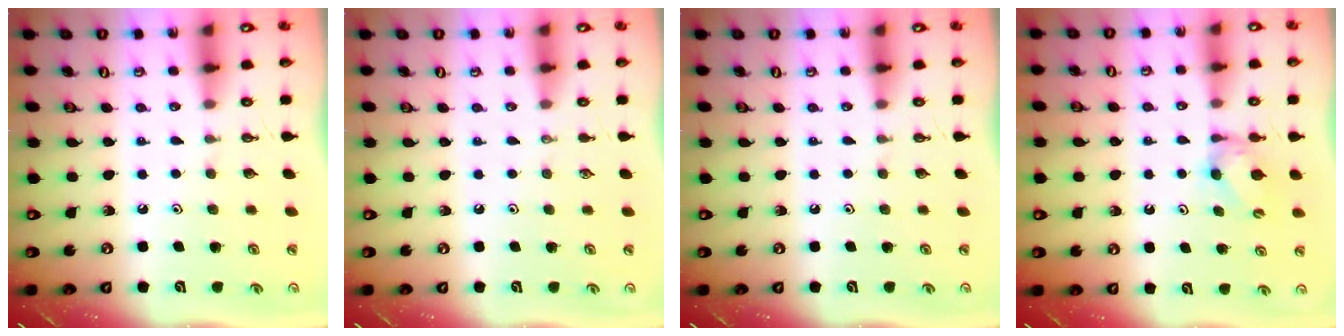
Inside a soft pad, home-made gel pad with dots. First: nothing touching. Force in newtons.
{"total": 0.0}
{"total": 0.0}
{"total": 5.2, "press": 5.1, "slide": 0.5}